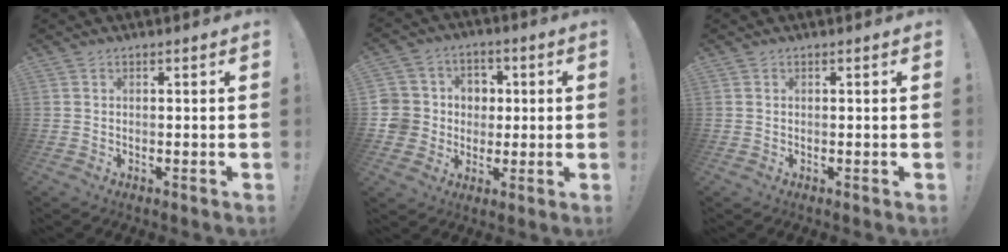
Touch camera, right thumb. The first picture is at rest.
{"total": 9.7, "force": [-0.5, 9.5, 2.1], "torque": [-0.037, 0.006, 0.000]}
{"total": 0.0}